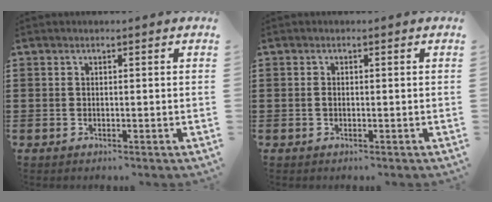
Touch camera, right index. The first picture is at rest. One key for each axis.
{"total": 0.7, "fx": -0.1, "fy": 0.3, "fz": 0.6, "tx": -0.014, "ty": -0.002, "tz": -0.002}